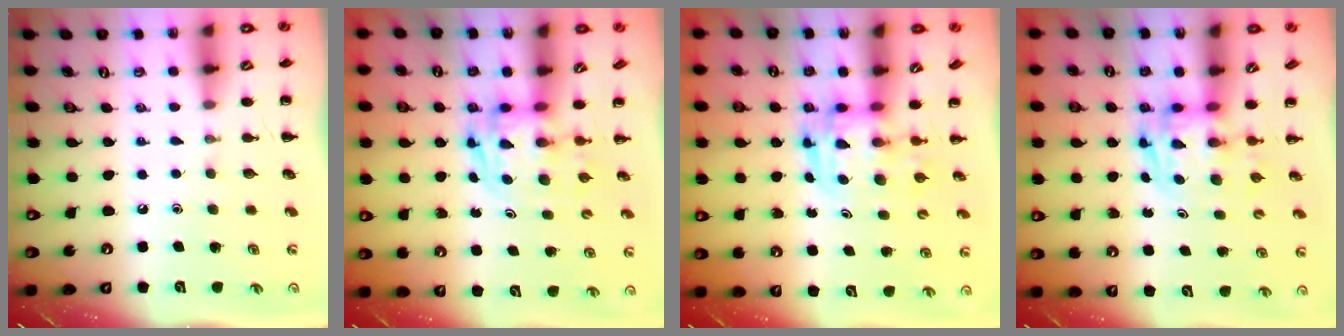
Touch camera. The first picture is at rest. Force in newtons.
{"total": 2.8, "press": 2.8, "slide": 0.5}
{"total": 3.2, "press": 3.2, "slide": 0.7}
{"total": 2.8, "press": 2.8, "slide": 0.5}